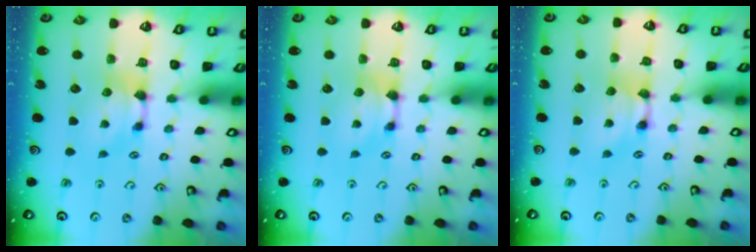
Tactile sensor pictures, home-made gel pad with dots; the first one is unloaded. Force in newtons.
{"total": 0.0}
{"total": 1.6, "press": 1.6, "slide": 0.2}